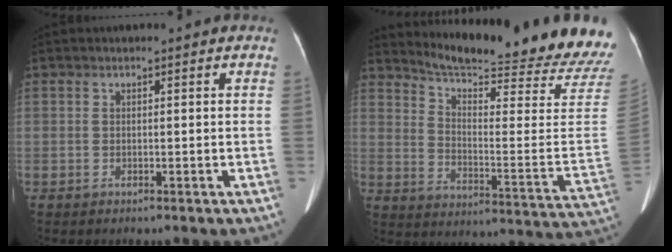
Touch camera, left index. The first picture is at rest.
{"total": 23.8, "force": [22.3, -1.3, 8.1], "torque": [-0.136, -0.129, 0.286]}